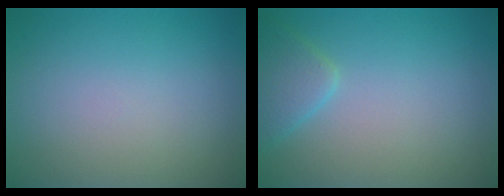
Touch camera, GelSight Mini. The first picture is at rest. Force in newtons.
{"total": 2.3, "press": 2.3, "slide": 0.1}